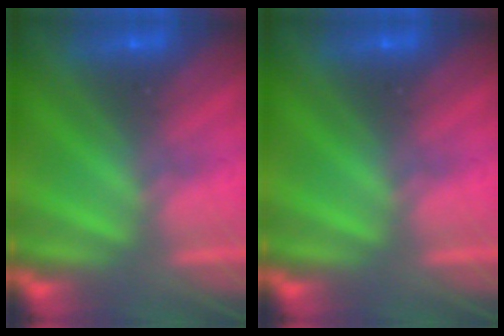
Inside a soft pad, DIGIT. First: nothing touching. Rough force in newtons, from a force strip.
{"total": 0.0}